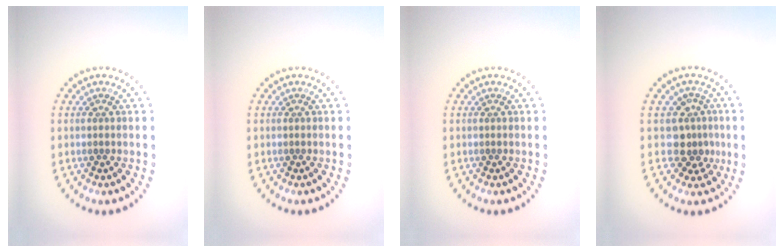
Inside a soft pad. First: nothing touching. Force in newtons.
{"total": 0.0}
{"total": 0.0}
{"total": 2.7, "press": 2.2, "slide": 1.6}